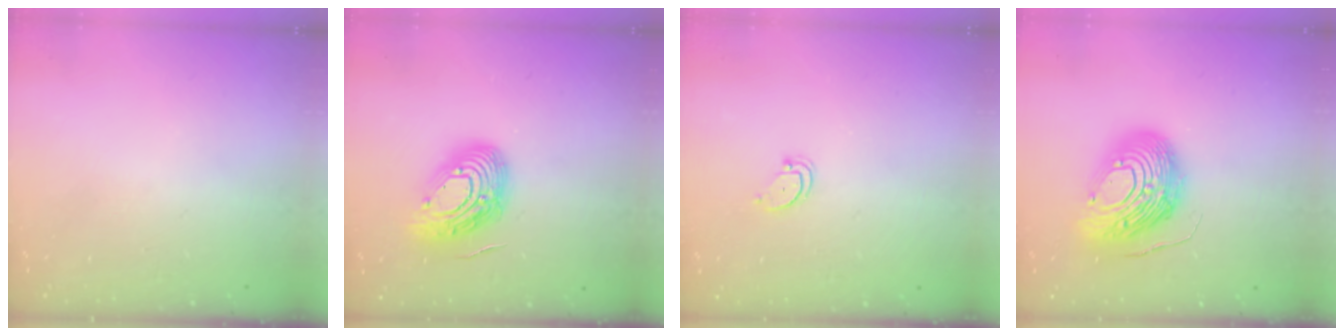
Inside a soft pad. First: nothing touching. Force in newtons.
{"total": 16.1, "press": 16.0, "slide": 1.1}
{"total": 2.4, "press": 2.4, "slide": 0.2}
{"total": 16.2, "press": 16.2, "slide": 1.3}